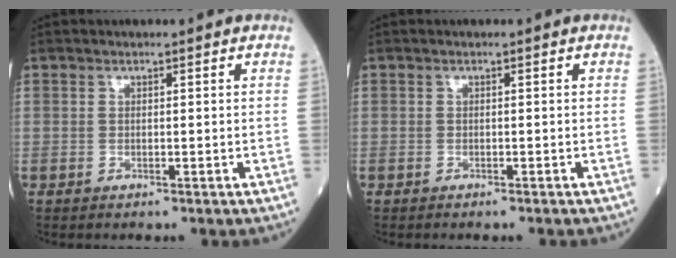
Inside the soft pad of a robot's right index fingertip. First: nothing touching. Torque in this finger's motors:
{"motor_torque": [-0.11, -0.10, -0.05, -0.01]}